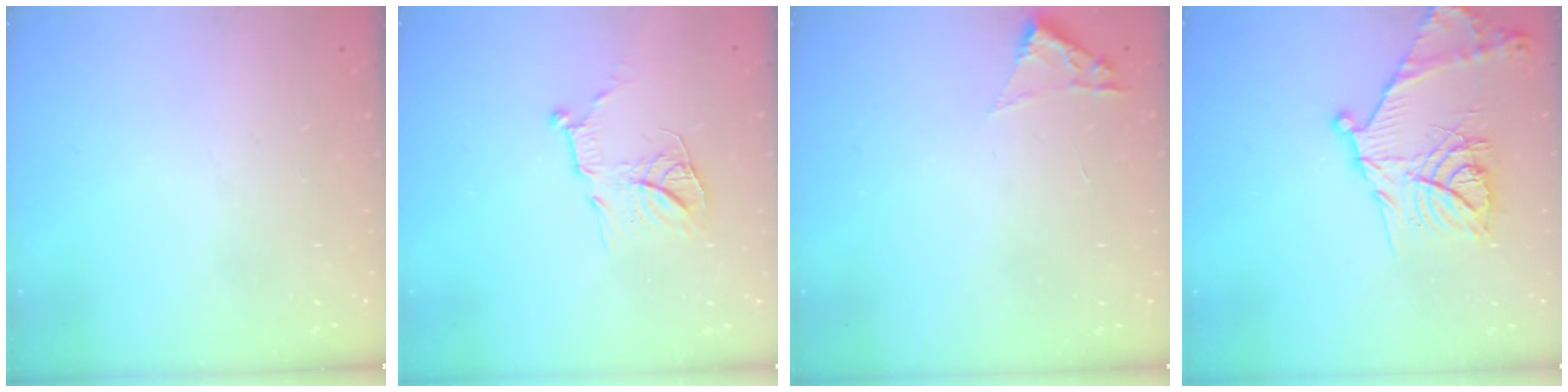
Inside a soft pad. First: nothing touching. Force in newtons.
{"total": 12.1, "press": 12.1, "slide": 0.9}
{"total": 1.8, "press": 1.8, "slide": 0.2}
{"total": 19.6, "press": 19.6, "slide": 1.5}